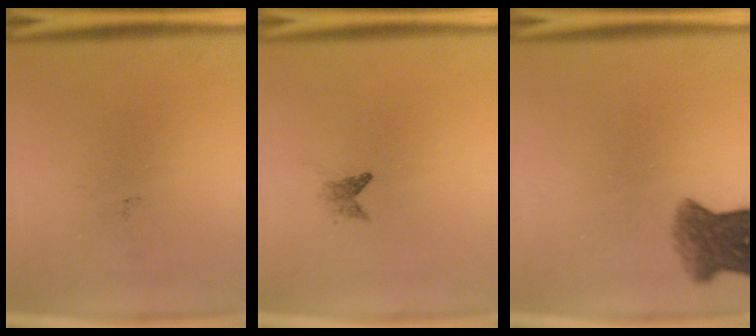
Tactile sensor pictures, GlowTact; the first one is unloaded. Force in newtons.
{"total": 1.2}
{"total": 5.8}